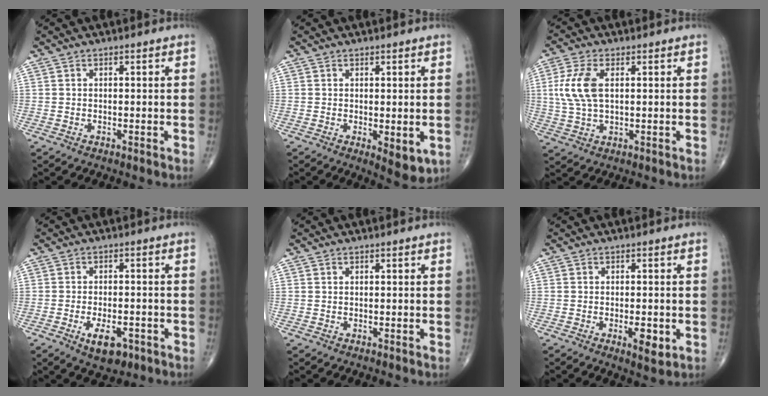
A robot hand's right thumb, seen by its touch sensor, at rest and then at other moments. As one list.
[{"total": 4.9, "force": [-0.9, 2.1, 4.4], "torque": [-0.051, -0.014, -0.004]}, {"total": 8.2, "force": [1.5, 4.3, 6.9], "torque": [-0.162, 0.002, 0.031]}, {"total": 6.4, "force": [-3.0, 3.2, 4.7], "torque": [-0.070, 0.008, -0.040]}, {"total": 0.0}, {"total": 4.2, "force": [-1.2, 1.6, 3.7], "torque": [-0.050, -0.006, -0.015]}]